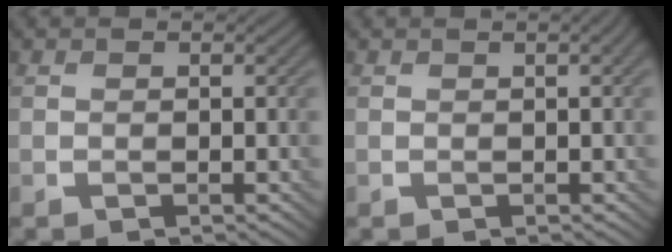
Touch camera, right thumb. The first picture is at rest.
{"total": 1.4, "force": [0.5, 0.1, 1.3], "torque": [-0.020, 0.005, 0.004]}